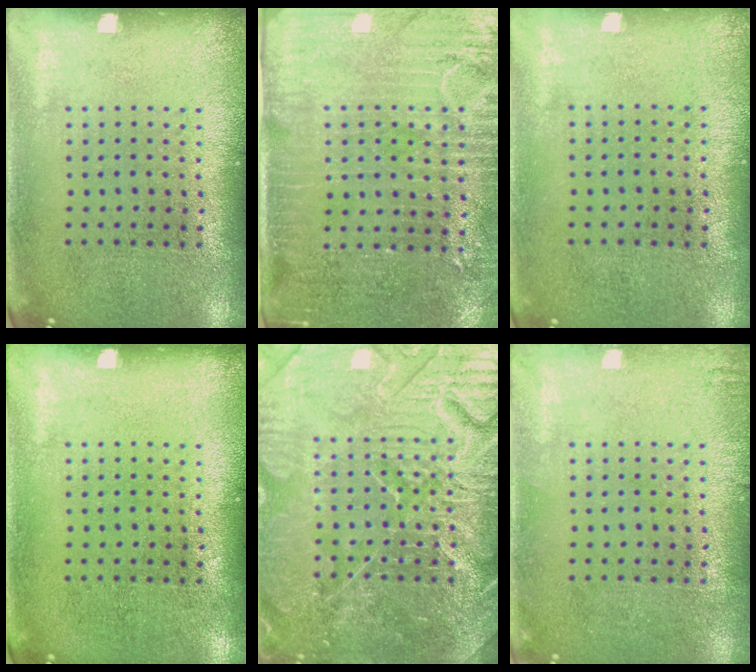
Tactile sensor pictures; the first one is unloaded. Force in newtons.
{"total": 3.3, "press": 3.0, "slide": 1.5}
{"total": 0.0}
{"total": 0.0}
{"total": 7.2, "press": 7.2, "slide": 0.9}
{"total": 0.8, "press": 0.8, "slide": 0.1}